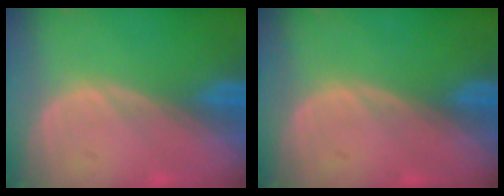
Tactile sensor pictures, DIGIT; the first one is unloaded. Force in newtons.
{"total": 0.0}